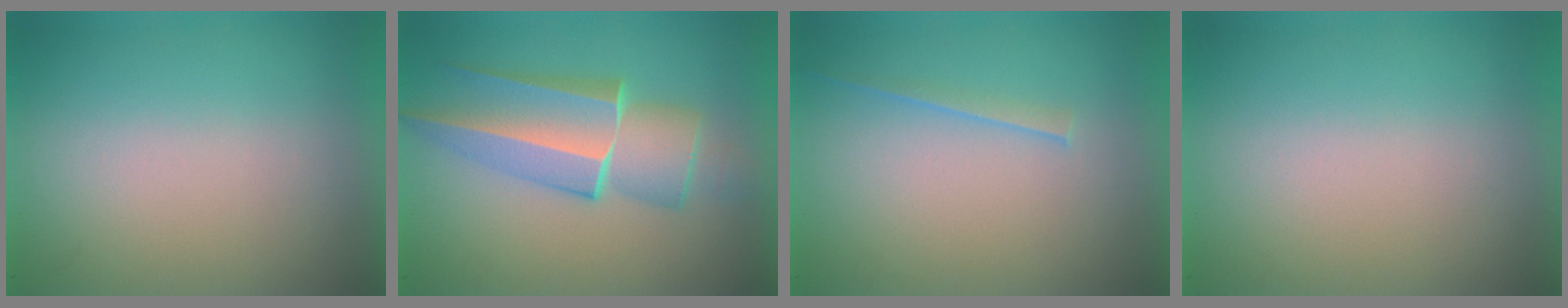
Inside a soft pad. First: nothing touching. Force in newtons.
{"total": 5.6}
{"total": 1.7}
{"total": 0.0}